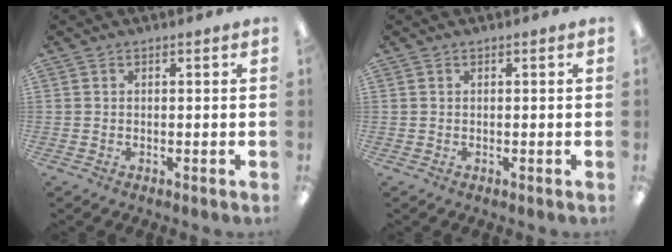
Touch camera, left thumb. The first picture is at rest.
{"total": 0.0}